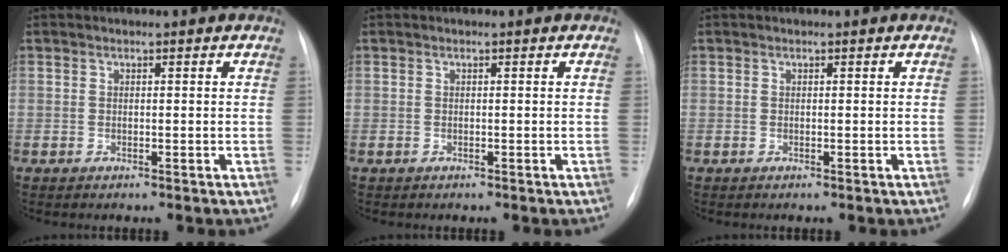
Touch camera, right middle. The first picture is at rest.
{"total": 0.0}
{"total": 0.0}